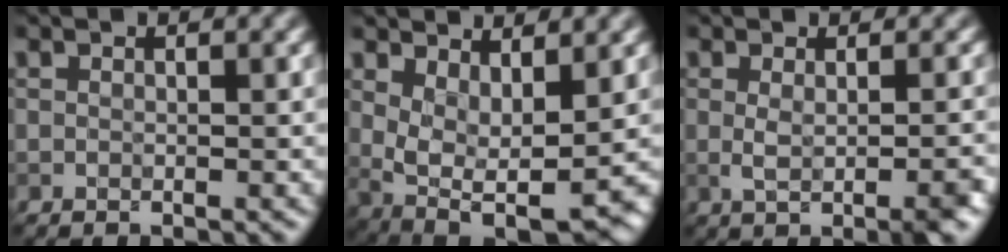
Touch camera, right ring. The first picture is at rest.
{"total": 5.8, "force": [1.1, 3.0, 4.8], "torque": [-0.092, -0.019, 0.027]}
{"total": 3.3, "force": [-0.3, 0.9, 3.2], "torque": [-0.043, -0.003, -0.004]}